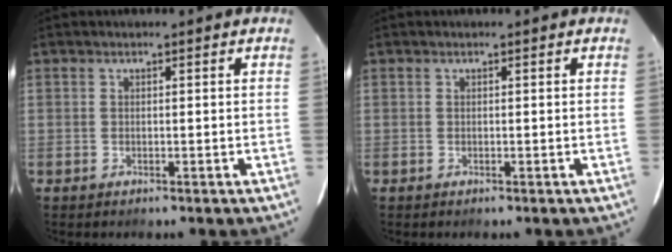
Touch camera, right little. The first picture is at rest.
{"total": 0.0}